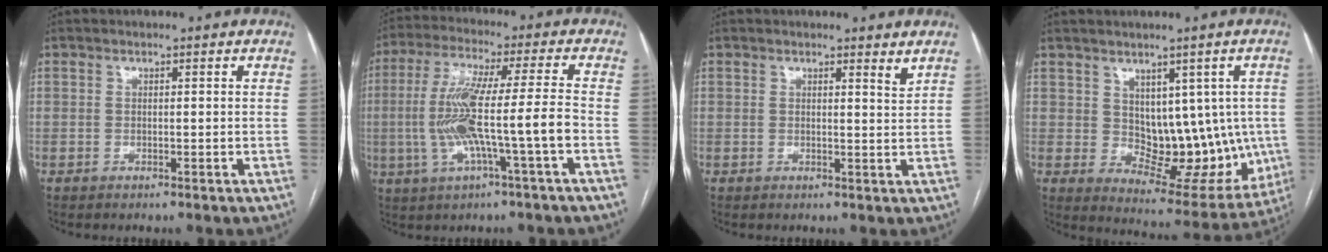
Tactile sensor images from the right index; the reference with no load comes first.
{"total": 12.5, "force": [-2.5, -0.1, 12.2], "torque": [-0.246, 0.011, -0.047]}
{"total": 1.8, "force": [1.7, 0.0, 0.7], "torque": [-0.014, -0.017, 0.017]}
{"total": 12.4, "force": [0.7, 7.5, 9.8], "torque": [-0.105, 0.009, 0.036]}